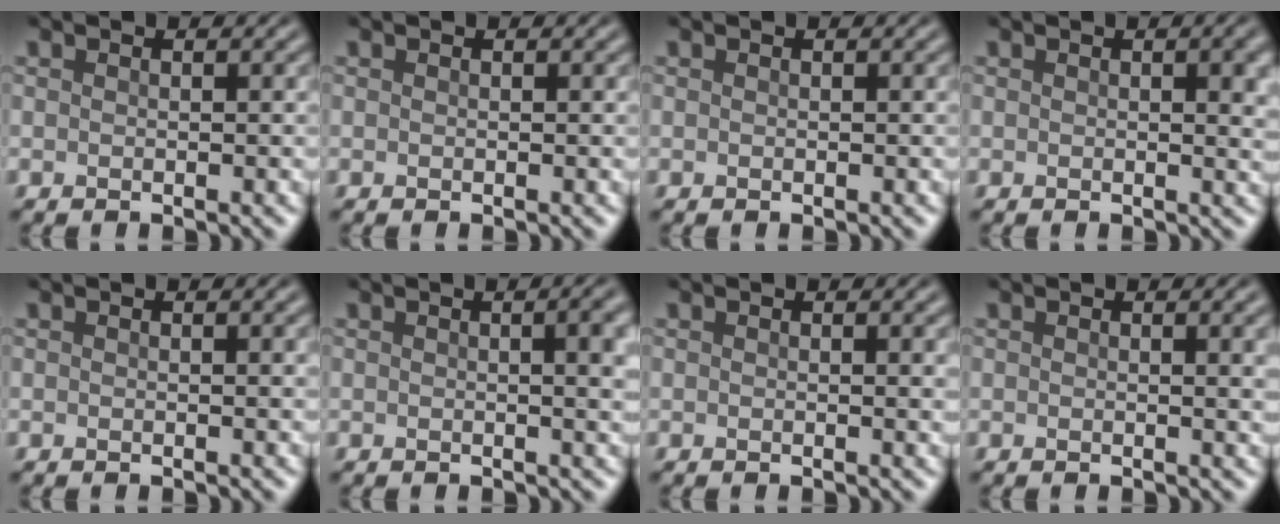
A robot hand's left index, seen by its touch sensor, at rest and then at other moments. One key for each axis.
{"total": 0.0}
{"total": 0.0}
{"total": 3.1, "fx": 0.6, "fy": 0.9, "fz": 2.9, "tx": -0.026, "ty": 0.004, "tz": 0.008}
{"total": 0.7, "fx": 0.1, "fy": 0.2, "fz": 0.7, "tx": -0.004, "ty": 0.002, "tz": 0.000}
{"total": 4.8, "fx": 0.7, "fy": 1.8, "fz": 4.3, "tx": -0.031, "ty": 0.014, "tz": 0.007}
{"total": 1.3, "fx": 0.2, "fy": 0.4, "fz": 1.2, "tx": -0.009, "ty": 0.001, "tz": 0.000}
{"total": 2.4, "fx": 0.6, "fy": 0.8, "fz": 2.2, "tx": -0.017, "ty": 0.003, "tz": 0.006}